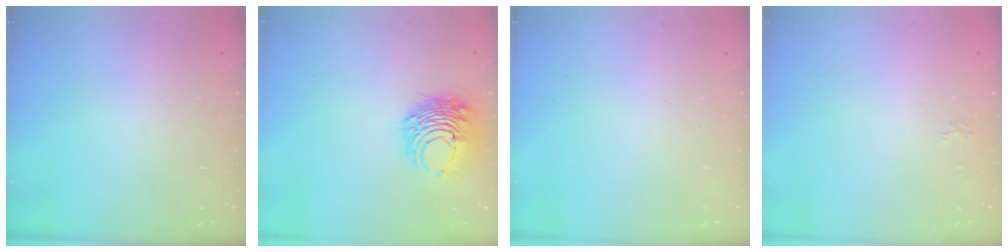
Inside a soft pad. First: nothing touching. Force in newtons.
{"total": 10.0, "press": 10.0, "slide": 0.6}
{"total": 0.0}
{"total": 2.6, "press": 2.6, "slide": 0.2}